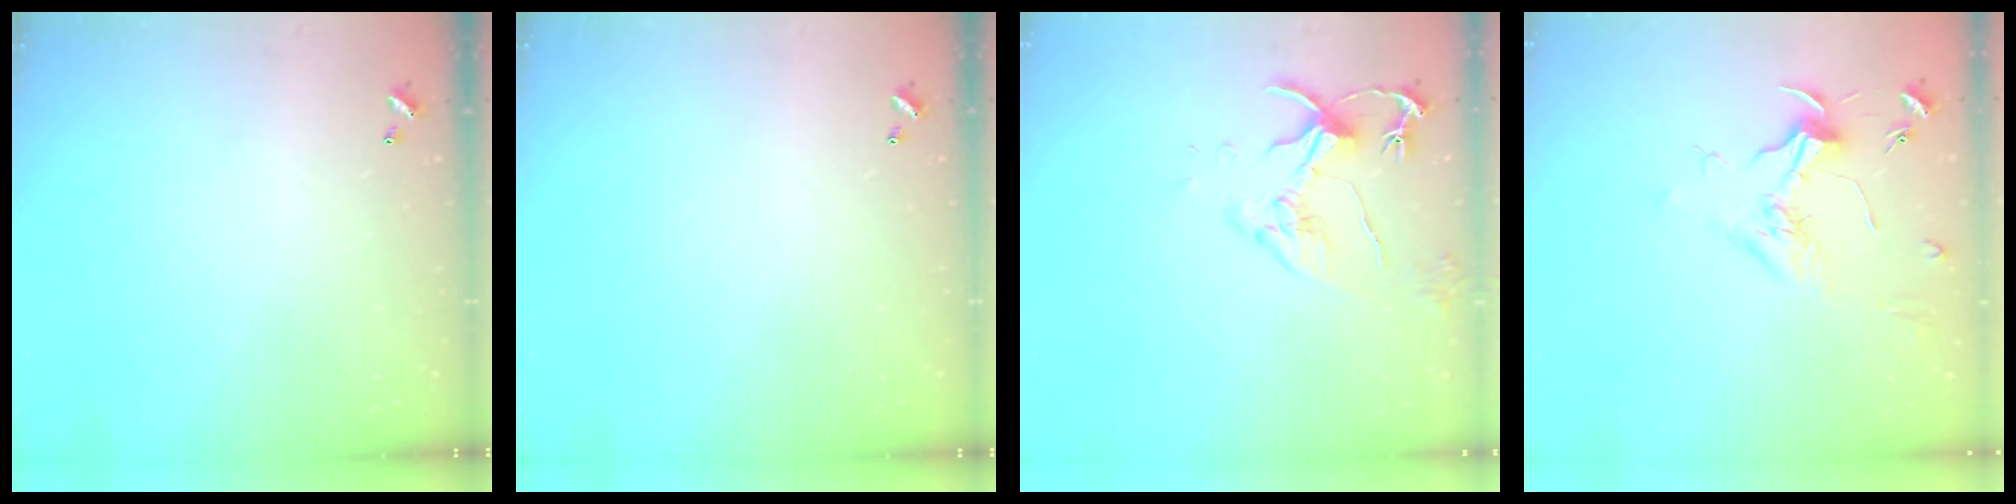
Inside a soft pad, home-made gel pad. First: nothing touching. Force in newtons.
{"total": 0.0}
{"total": 5.6, "press": 5.6, "slide": 0.6}
{"total": 1.8, "press": 1.7, "slide": 0.7}